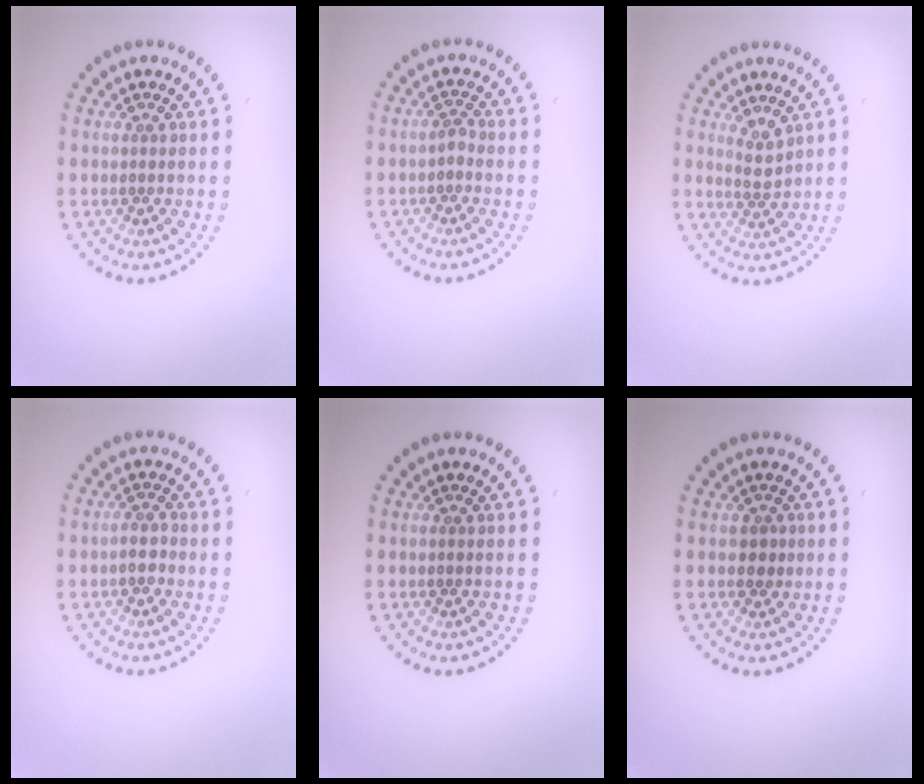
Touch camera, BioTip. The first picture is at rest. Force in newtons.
{"total": 0.9, "press": 0.7, "slide": 0.6}
{"total": 1.6, "press": 1.3, "slide": 1.0}
{"total": 1.2, "press": 1.1, "slide": 0.5}
{"total": 0.0}
{"total": 1.2, "press": 1.0, "slide": 0.6}